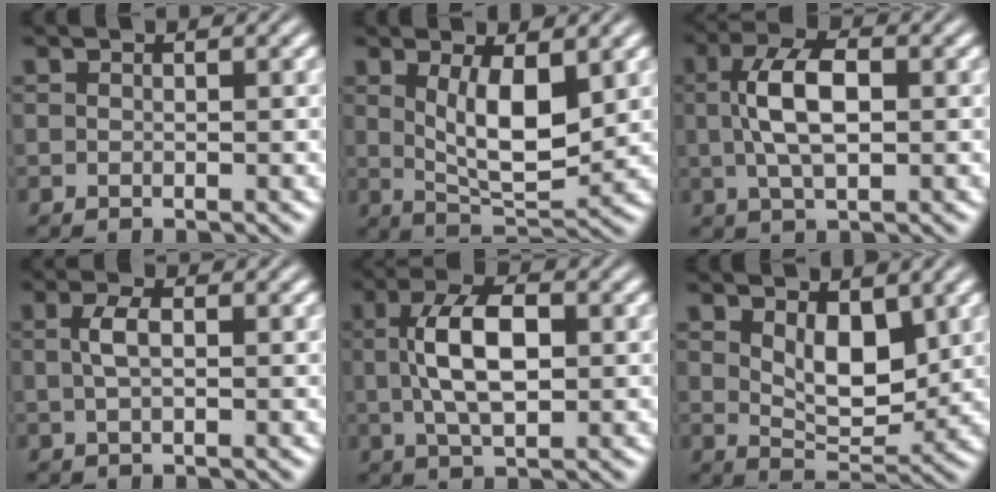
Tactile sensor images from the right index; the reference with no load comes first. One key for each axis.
{"total": 5.8, "fx": 1.2, "fy": 1.6, "fz": 5.5, "tx": -0.087, "ty": -0.023, "tz": 0.033}
{"total": 4.3, "fx": 0.6, "fy": 1.2, "fz": 4.1, "tx": -0.072, "ty": 0.003, "tz": 0.013}
{"total": 1.5, "fx": 0.0, "fy": -0.5, "fz": 1.4, "tx": -0.026, "ty": 0.000, "tz": 0.005}
{"total": 5.0, "fx": 0.6, "fy": 1.6, "fz": 4.7, "tx": -0.080, "ty": 0.001, "tz": 0.016}
{"total": 3.9, "fx": 1.9, "fy": 0.8, "fz": 3.3, "tx": -0.037, "ty": -0.020, "tz": 0.040}